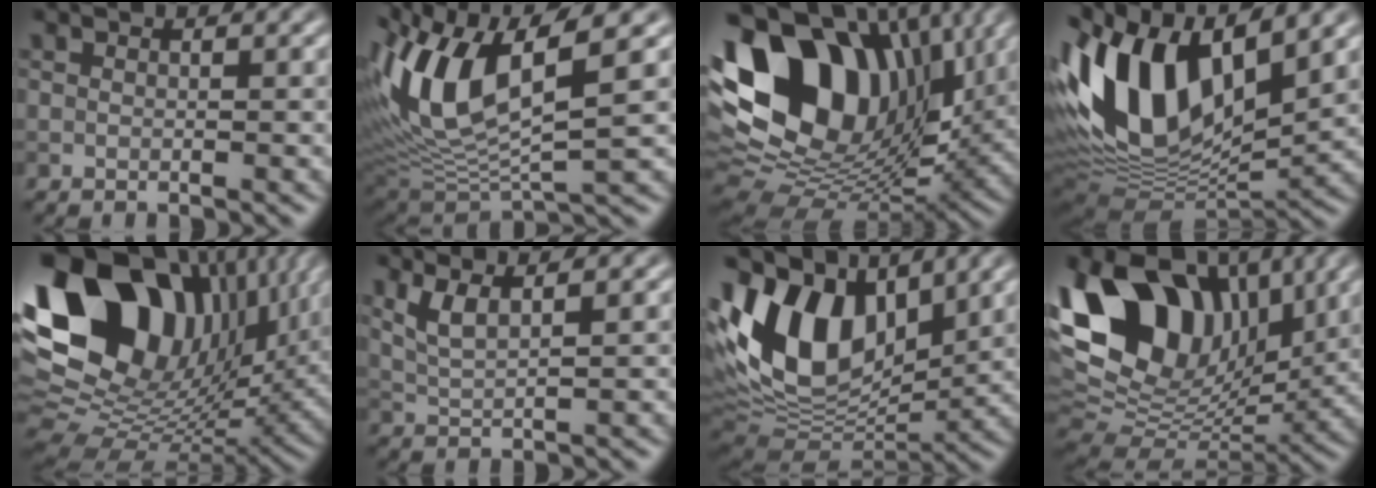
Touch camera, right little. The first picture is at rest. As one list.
[{"total": 11.4, "force": [3.1, 4.2, 10.1], "torque": [-0.216, -0.001, 0.060]}, {"total": 16.5, "force": [5.1, 11.1, 11.1], "torque": [-0.219, 0.025, 0.083]}, {"total": 14.4, "force": [3.7, 7.6, 11.6], "torque": [-0.228, 0.006, 0.063]}, {"total": 19.3, "force": [6.5, 13.1, 12.7], "torque": [-0.257, 0.021, 0.118]}, {"total": 2.6, "force": [1.4, 0.7, 2.0], "torque": [-0.043, -0.004, 0.031]}, {"total": 14.0, "force": [4.2, 8.3, 10.4], "torque": [-0.196, 0.012, 0.072]}, {"total": 16.0, "force": [6.4, 10.4, 10.3], "torque": [-0.206, 0.027, 0.117]}]